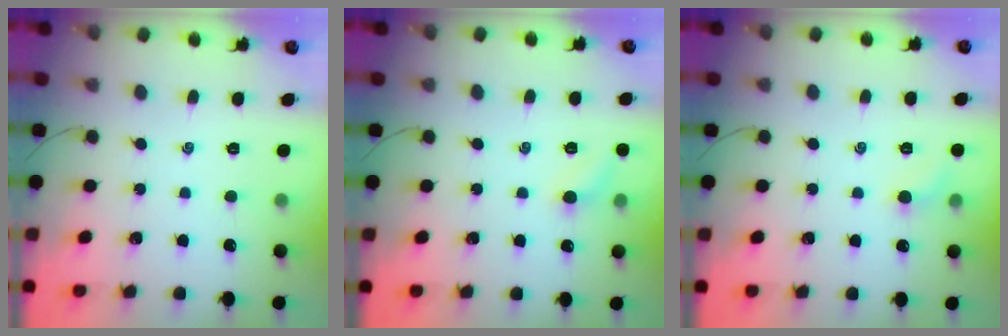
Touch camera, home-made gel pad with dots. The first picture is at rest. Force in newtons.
{"total": 6.2, "press": 5.9, "slide": 1.9}
{"total": 5.2, "press": 4.9, "slide": 1.8}